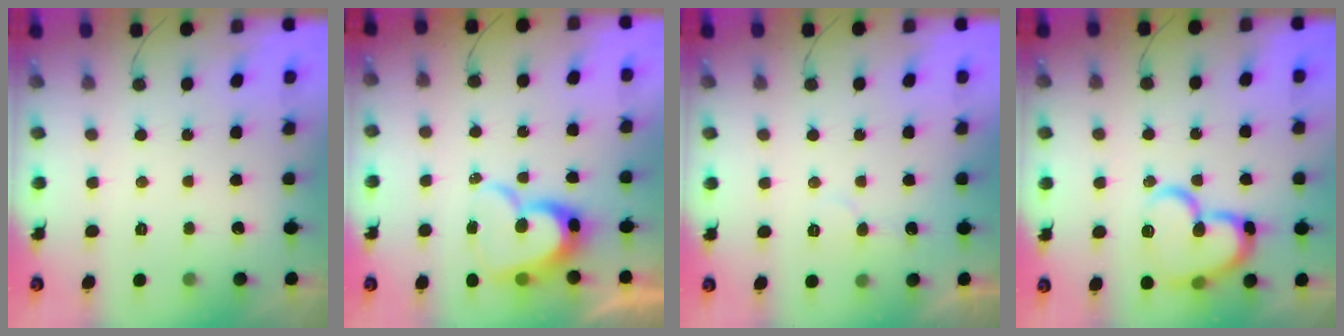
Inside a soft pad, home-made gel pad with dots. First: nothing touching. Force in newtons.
{"total": 13.7, "press": 13.6, "slide": 1.3}
{"total": 4.4, "press": 4.4, "slide": 0.5}
{"total": 17.5, "press": 17.4, "slide": 2.1}